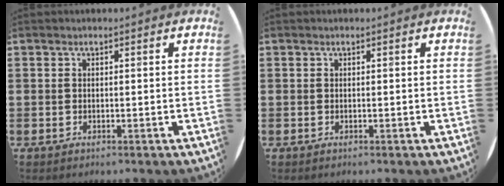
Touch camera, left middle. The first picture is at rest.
{"total": 0.0}